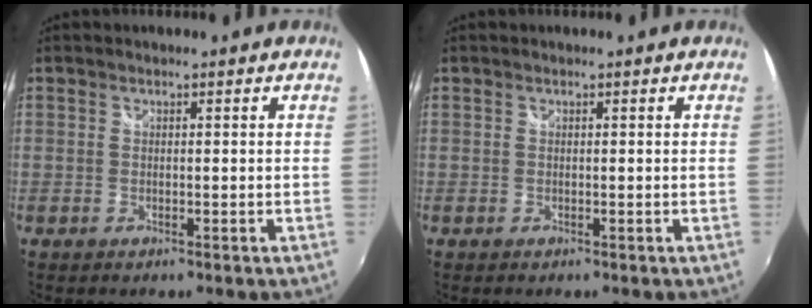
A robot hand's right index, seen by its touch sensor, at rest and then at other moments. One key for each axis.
{"total": 0.0}